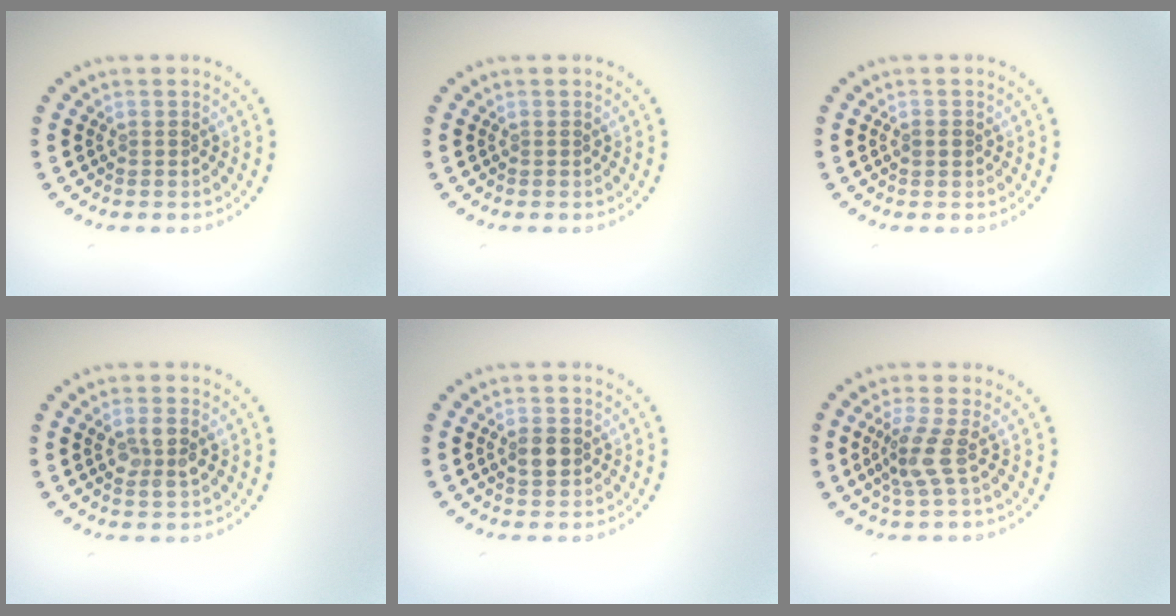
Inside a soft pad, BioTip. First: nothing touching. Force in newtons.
{"total": 0.0}
{"total": 0.9, "press": 0.9, "slide": 0.0}
{"total": 2.5, "press": 2.5, "slide": 0.6}
{"total": 2.6, "press": 2.6, "slide": 0.1}
{"total": 2.7, "press": 2.1, "slide": 1.7}